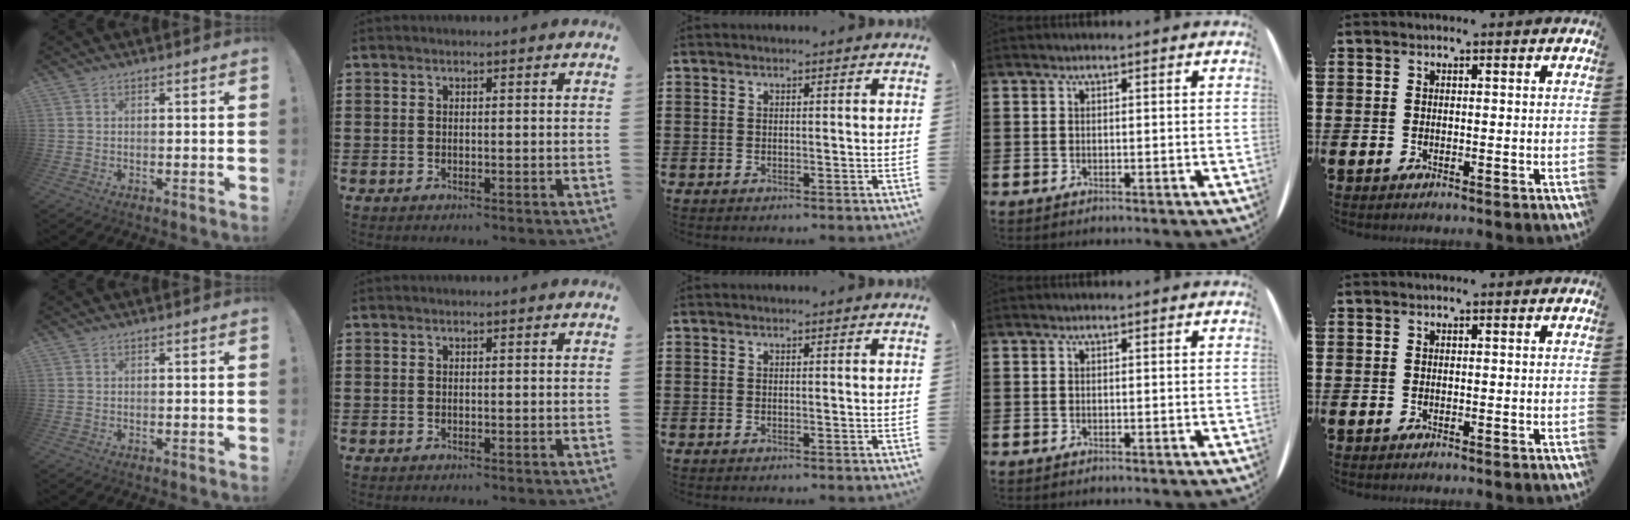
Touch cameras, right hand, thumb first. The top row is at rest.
{}